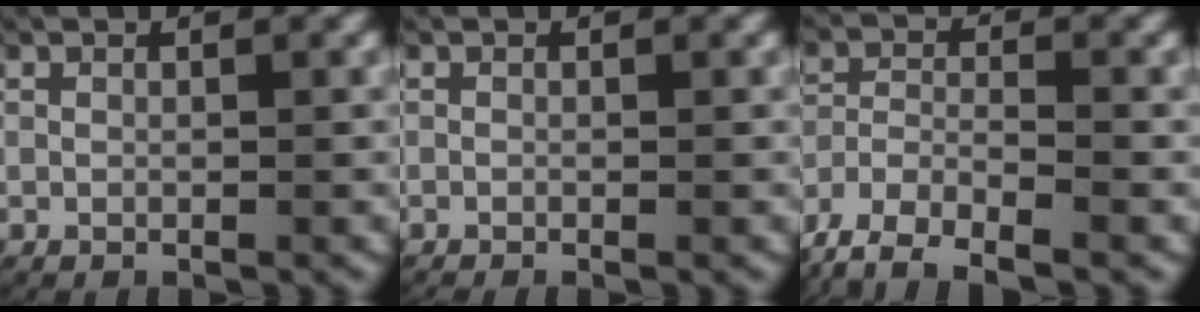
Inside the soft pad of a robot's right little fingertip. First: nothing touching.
{"total": 0.8, "force": [-0.7, 0.2, 0.2], "torque": [-0.005, -0.004, -0.011]}
{"total": 7.3, "force": [-4.7, 4.4, 3.4], "torque": [-0.074, -0.025, -0.072]}